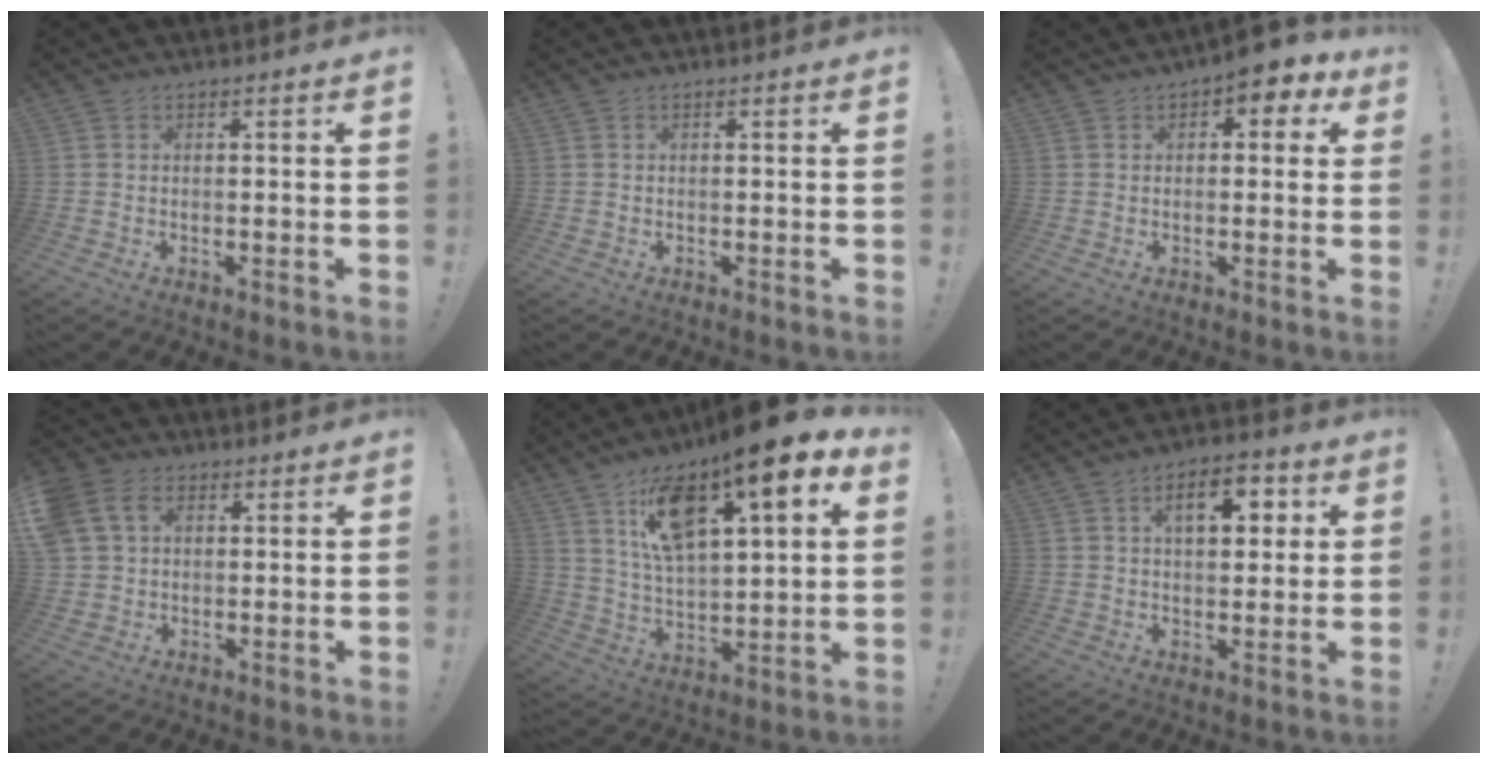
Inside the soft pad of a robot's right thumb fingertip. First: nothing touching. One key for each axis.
{"total": 0.0}
{"total": 4.4, "fx": 1.9, "fy": 2.1, "fz": 3.4, "tx": -0.036, "ty": -0.006, "tz": 0.027}
{"total": 10.3, "fx": 3.7, "fy": 7.7, "fz": 5.8, "tx": -0.117, "ty": -0.005, "tz": 0.072}
{"total": 18.7, "fx": 10.4, "fy": 6.4, "fz": 14.1, "tx": -0.250, "ty": -0.055, "tz": 0.166}
{"total": 9.9, "fx": 3.0, "fy": 5.3, "fz": 7.9, "tx": -0.109, "ty": 0.003, "tz": 0.046}